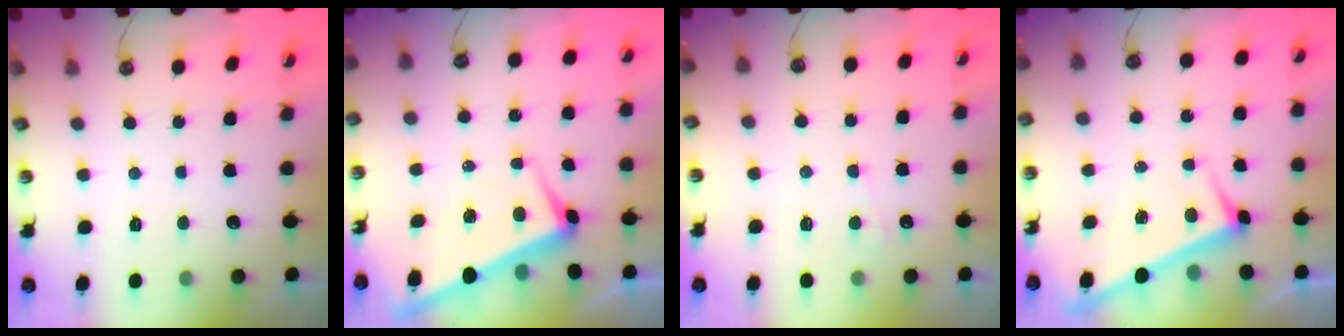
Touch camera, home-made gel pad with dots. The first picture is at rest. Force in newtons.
{"total": 1.0, "press": 0.7, "slide": 0.7}
{"total": 4.8, "press": 4.8, "slide": 0.5}
{"total": 3.0, "press": 3.0, "slide": 0.1}